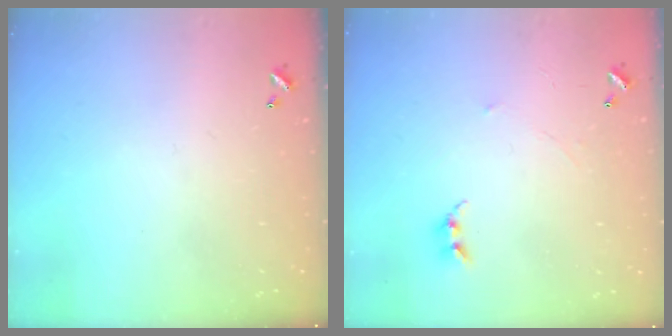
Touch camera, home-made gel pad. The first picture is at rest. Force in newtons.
{"total": 0.9, "press": 0.8, "slide": 0.3}